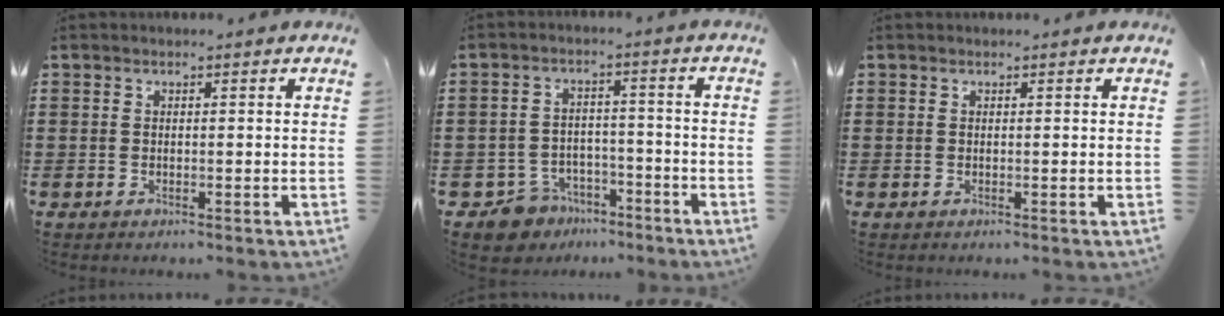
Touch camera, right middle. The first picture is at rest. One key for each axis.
{"total": 5.7, "fx": -5.1, "fy": 2.4, "fz": 0.4, "tx": -0.033, "ty": 0.009, "tz": -0.107}
{"total": 0.0}